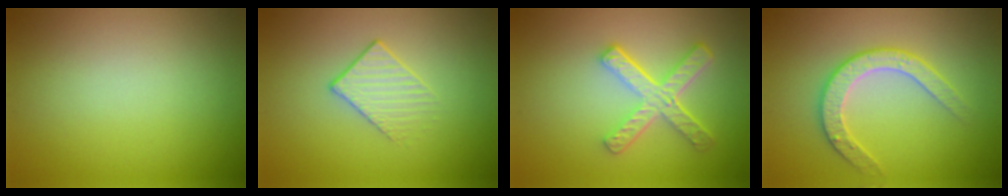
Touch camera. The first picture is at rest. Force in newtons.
{"total": 1.6, "press": 1.1, "slide": 1.1}
{"total": 4.5, "press": 3.2, "slide": 3.1}
{"total": 2.8, "press": 2.8, "slide": 0.3}